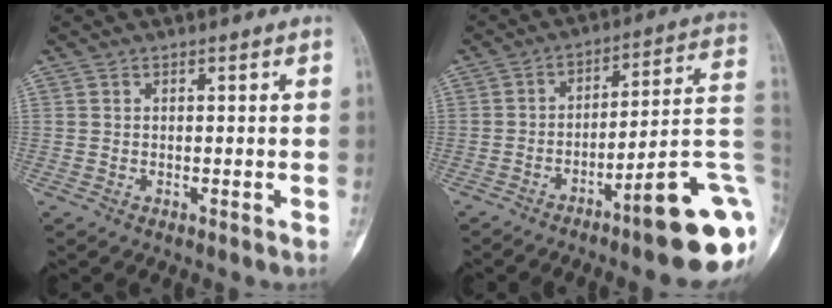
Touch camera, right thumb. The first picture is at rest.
{"total": 18.2, "force": [-6.8, 3.1, 16.5], "torque": [-0.169, 0.052, -0.091]}